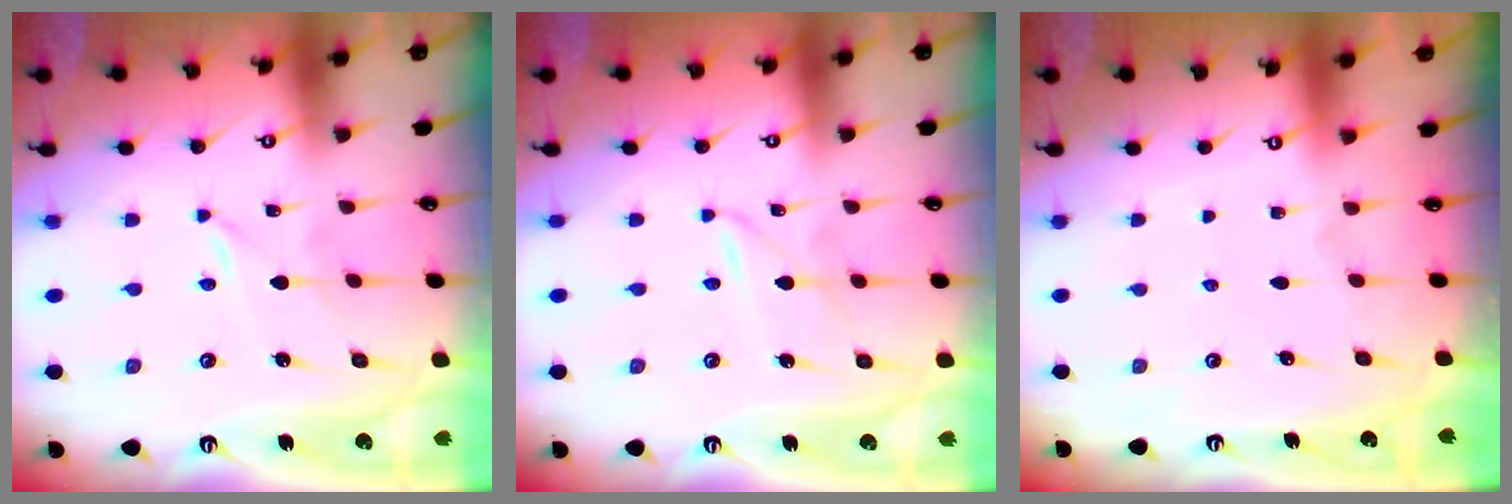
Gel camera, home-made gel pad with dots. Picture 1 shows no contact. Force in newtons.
{"total": 2.2, "press": 2.2, "slide": 0.1}
{"total": 0.0}